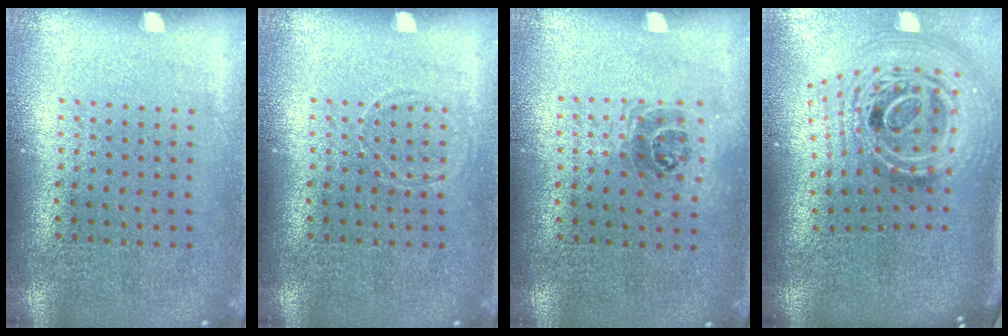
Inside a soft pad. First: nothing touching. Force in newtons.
{"total": 0.6, "press": 0.6, "slide": 0.0}
{"total": 1.1, "press": 0.9, "slide": 0.5}
{"total": 3.0, "press": 2.1, "slide": 2.2}